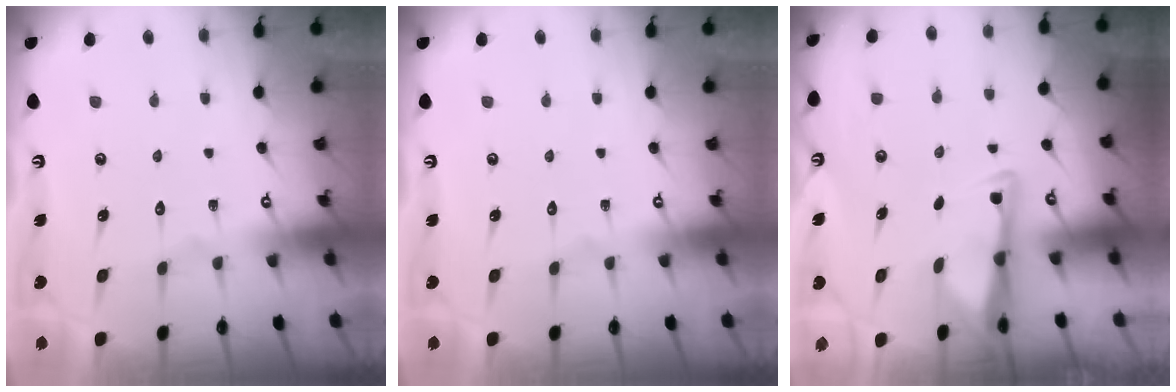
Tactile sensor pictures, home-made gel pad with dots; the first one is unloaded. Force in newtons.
{"total": 0.0}
{"total": 3.1, "press": 3.1, "slide": 0.4}